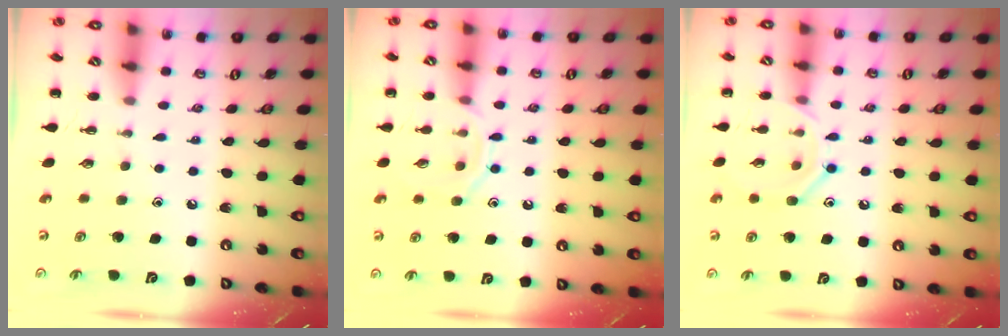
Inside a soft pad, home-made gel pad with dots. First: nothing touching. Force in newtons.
{"total": 8.2, "press": 8.1, "slide": 0.9}
{"total": 9.3, "press": 9.3, "slide": 0.8}